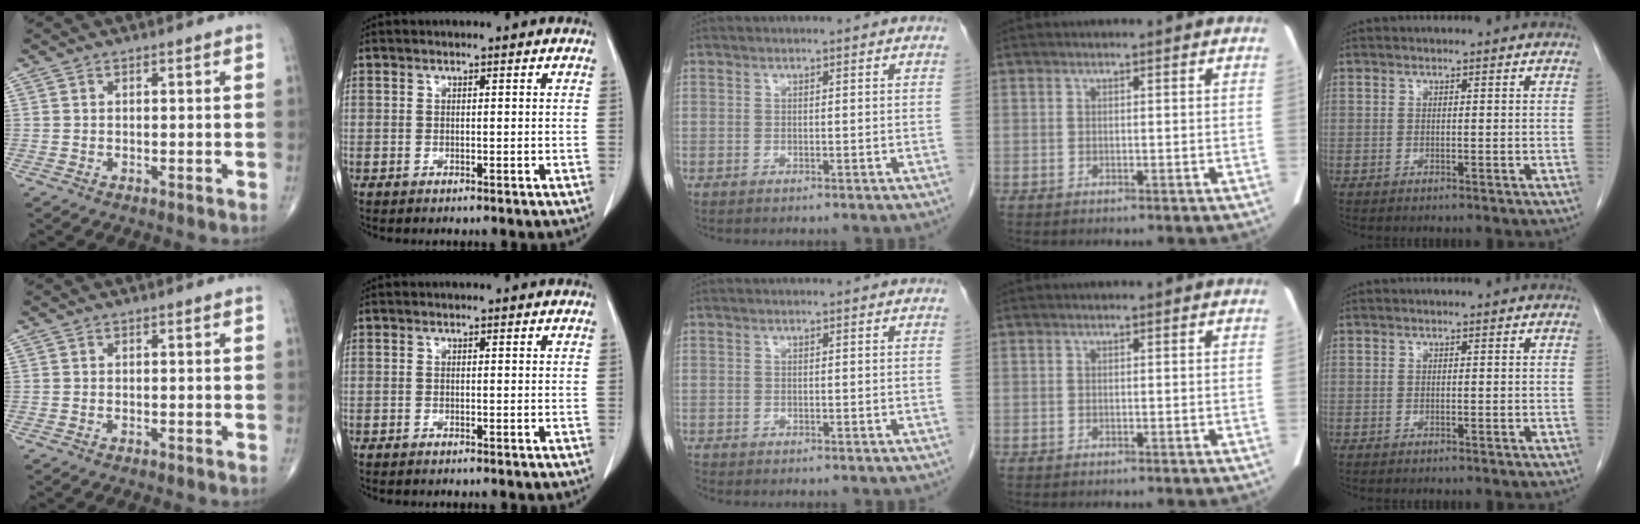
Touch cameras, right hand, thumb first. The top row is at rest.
{}